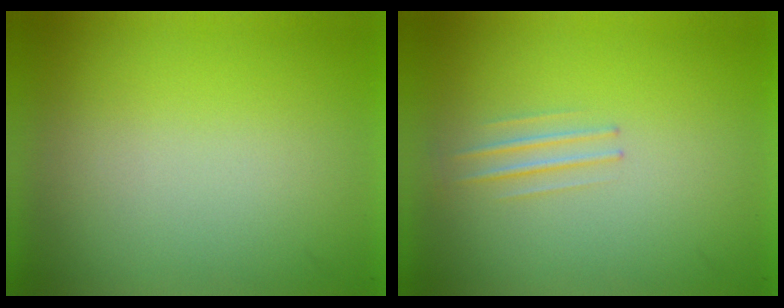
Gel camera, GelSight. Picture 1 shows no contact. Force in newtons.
{"total": 1.2}